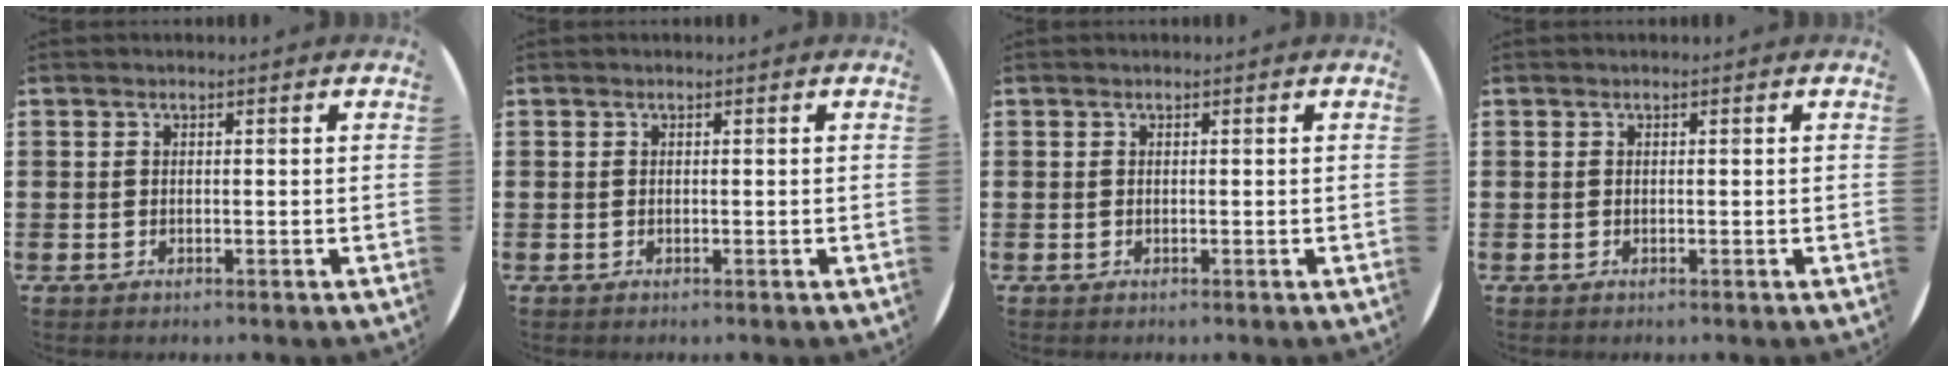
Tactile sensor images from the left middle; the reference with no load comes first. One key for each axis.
{"total": 0.0}
{"total": 0.0}
{"total": 0.0}